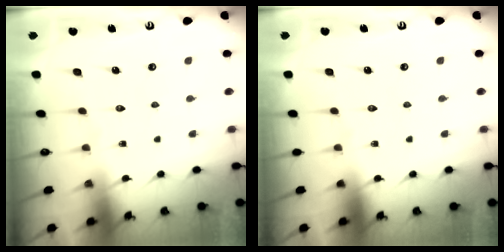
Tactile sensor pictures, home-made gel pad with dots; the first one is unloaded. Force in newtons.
{"total": 0.0}